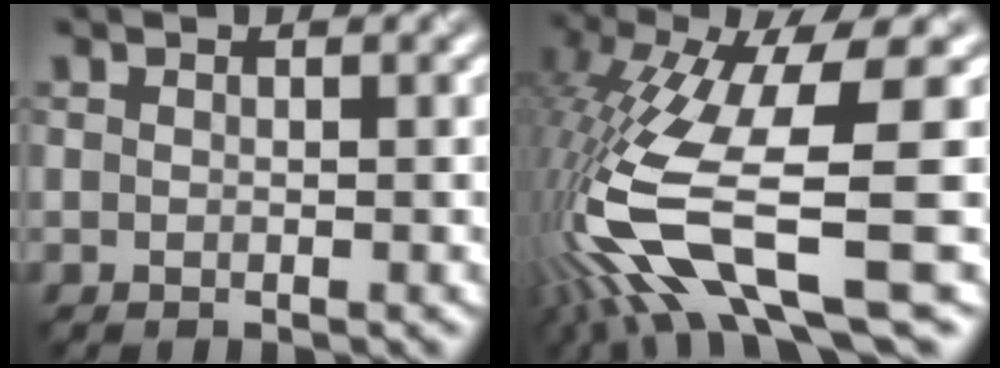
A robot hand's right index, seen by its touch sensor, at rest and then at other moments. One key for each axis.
{"total": 12.4, "fx": -4.4, "fy": 2.6, "fz": 11.3, "tx": -0.242, "ty": 0.003, "tz": -0.059}